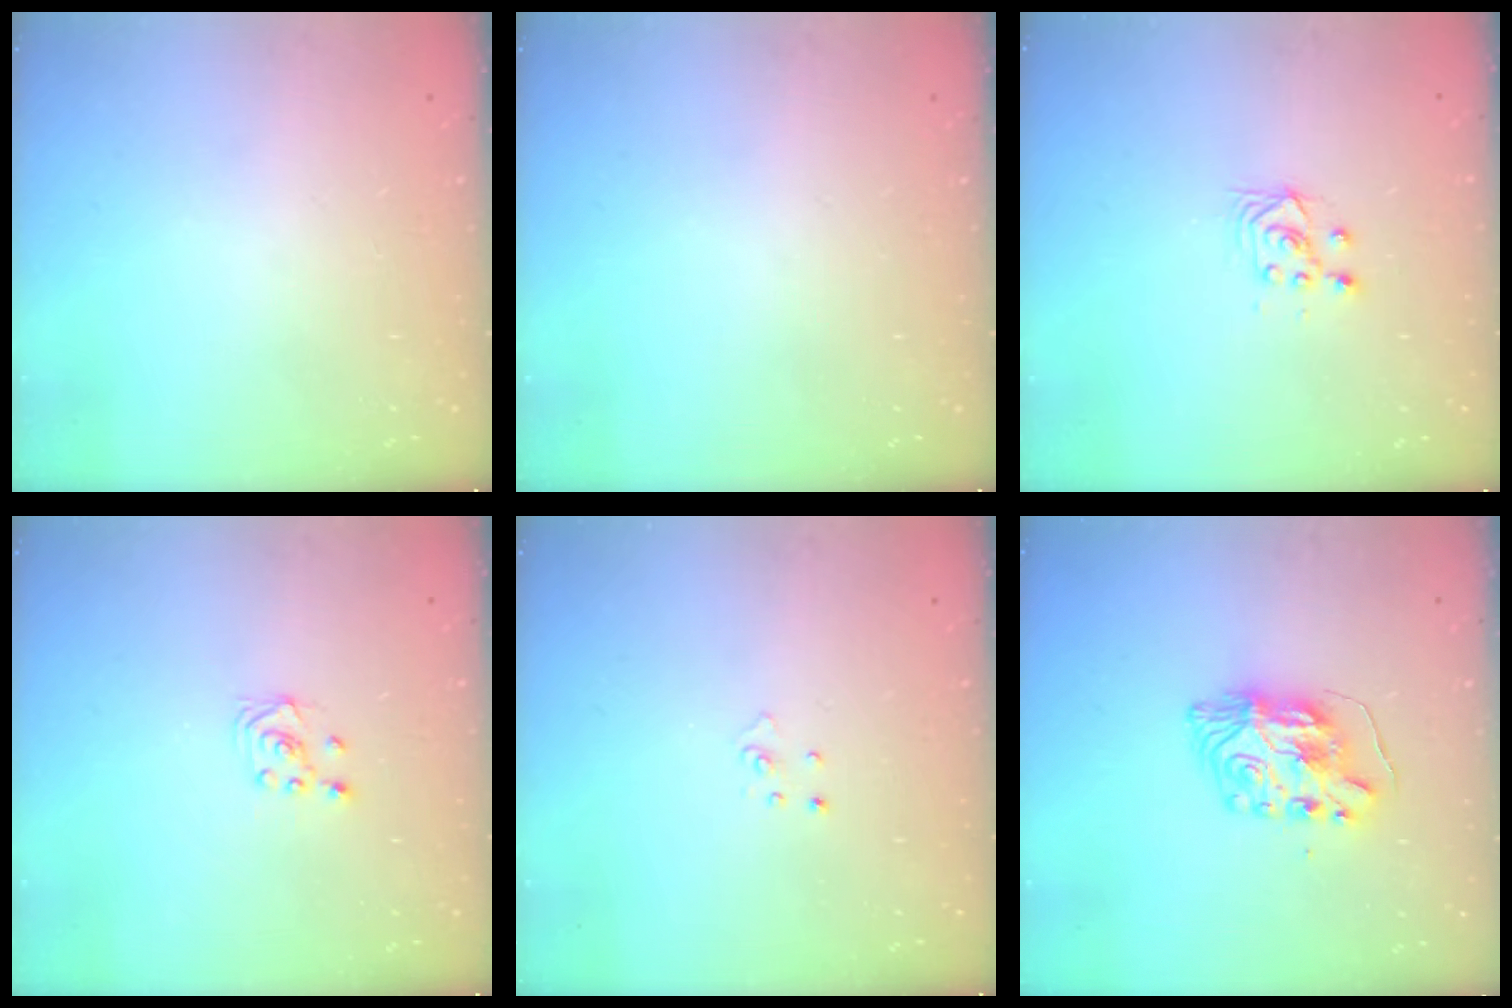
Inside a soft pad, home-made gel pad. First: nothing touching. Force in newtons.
{"total": 0.0}
{"total": 3.7, "press": 3.4, "slide": 1.6}
{"total": 2.3, "press": 2.2, "slide": 0.6}
{"total": 3.0, "press": 2.9, "slide": 0.3}
{"total": 8.1, "press": 8.1, "slide": 0.9}